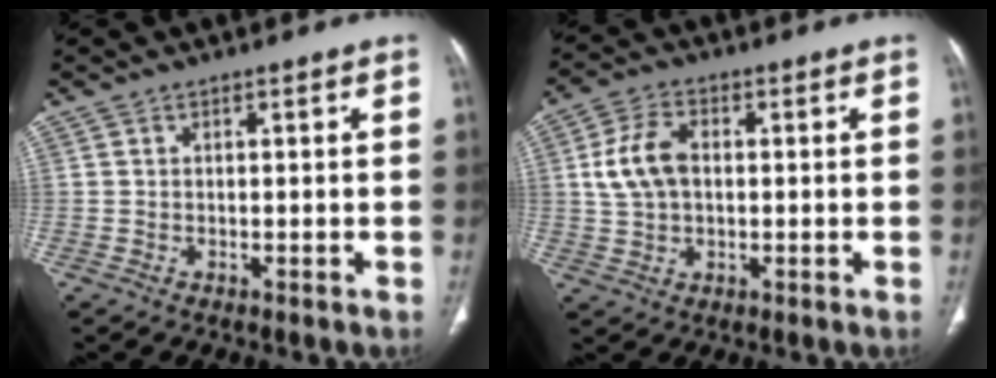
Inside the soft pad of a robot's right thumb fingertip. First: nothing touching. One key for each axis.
{"total": 8.1, "fx": 0.9, "fy": 5.3, "fz": 6.1, "tx": -0.119, "ty": 0.014, "tz": 0.018}